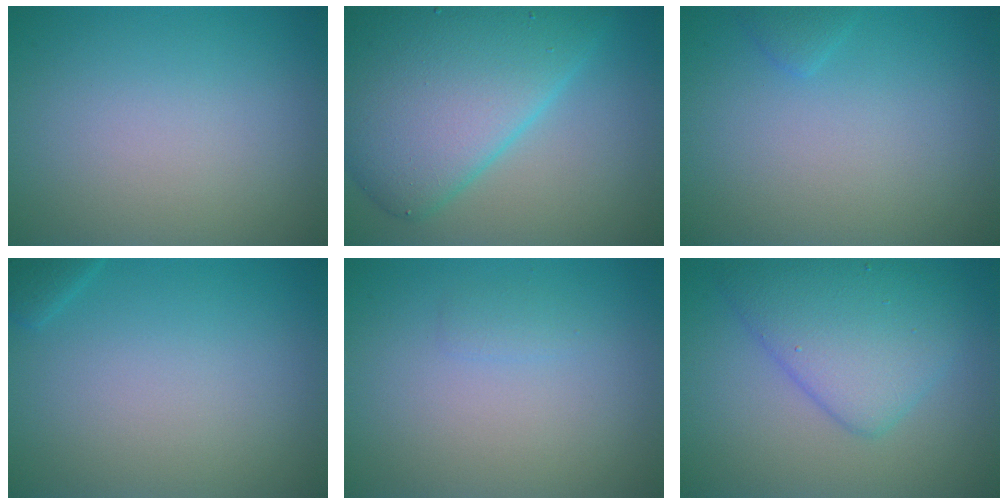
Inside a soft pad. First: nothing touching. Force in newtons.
{"total": 11.4, "press": 11.3, "slide": 0.2}
{"total": 0.8, "press": 0.8, "slide": 0.1}
{"total": 1.1, "press": 1.1, "slide": 0.1}
{"total": 0.7, "press": 0.7, "slide": 0.0}
{"total": 5.5, "press": 5.5, "slide": 0.1}